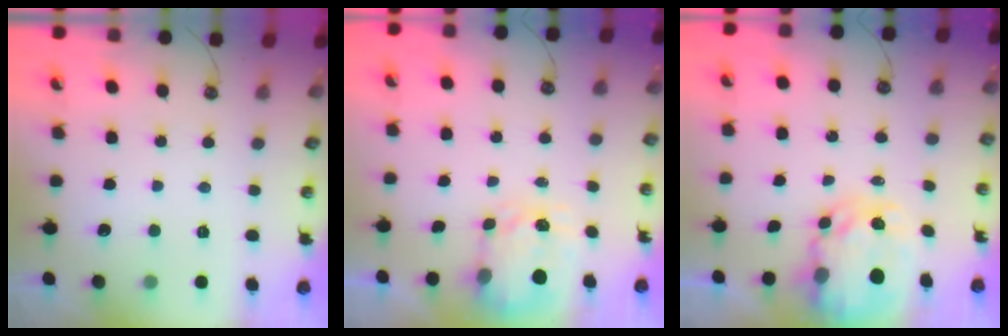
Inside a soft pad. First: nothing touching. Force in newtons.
{"total": 3.5, "press": 3.5, "slide": 0.5}
{"total": 7.7, "press": 7.6, "slide": 0.7}